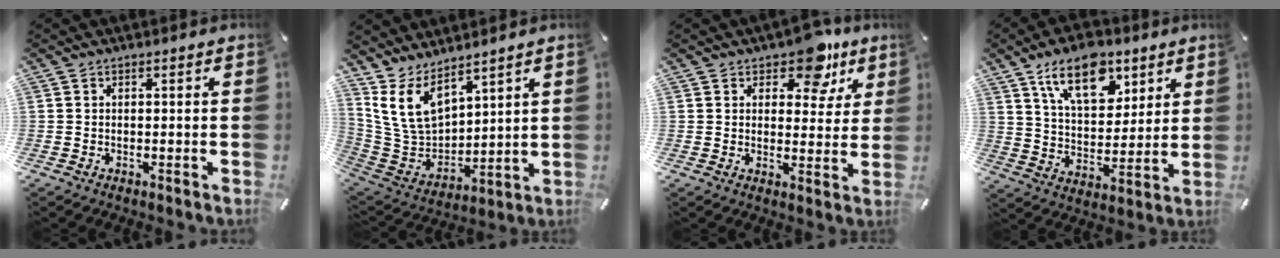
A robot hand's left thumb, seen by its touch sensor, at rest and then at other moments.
{"total": 11.8, "force": [7.2, 7.5, 5.7], "torque": [-0.126, -0.039, 0.146]}
{"total": 10.4, "force": [7.3, 5.3, 5.1], "torque": [-0.045, -0.047, 0.122]}
{"total": 15.2, "force": [8.6, 8.7, 9.0], "torque": [-0.143, -0.025, 0.152]}